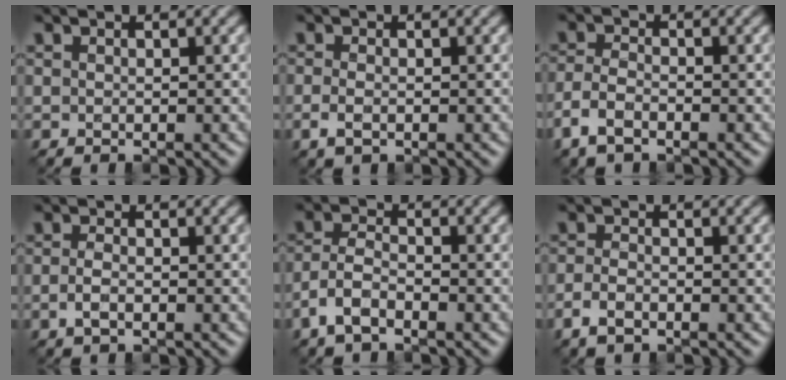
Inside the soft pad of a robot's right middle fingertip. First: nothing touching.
{"total": 1.6, "force": [-0.6, 0.8, 1.2], "torque": [-0.031, -0.006, -0.014]}
{"total": 2.9, "force": [-1.9, 1.3, 1.8], "torque": [-0.043, -0.002, -0.046]}
{"total": 1.5, "force": [-0.5, 0.7, 1.3], "torque": [-0.030, -0.002, -0.013]}
{"total": 3.2, "force": [-1.9, 1.4, 2.1], "torque": [-0.045, 0.005, -0.048]}
{"total": 2.0, "force": [-1.1, 0.9, 1.3], "torque": [-0.031, -0.003, -0.027]}